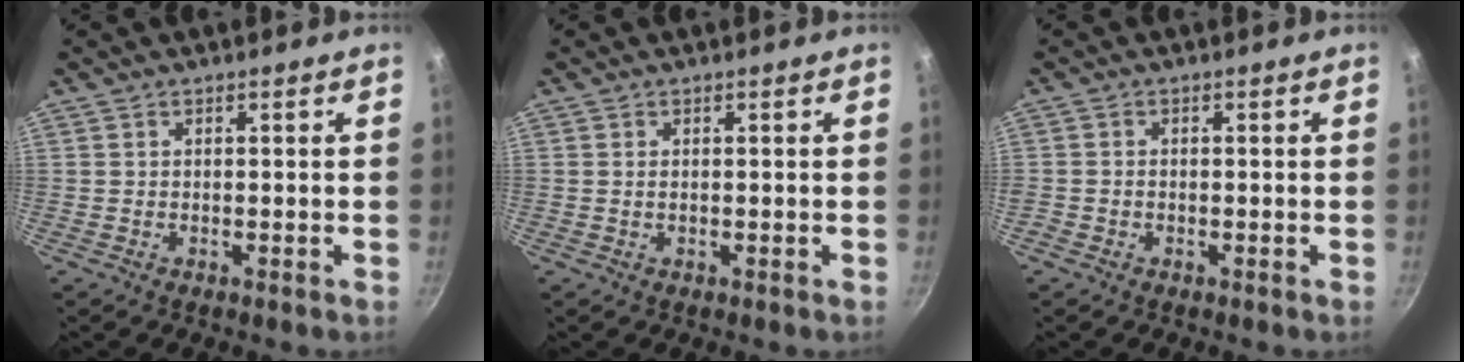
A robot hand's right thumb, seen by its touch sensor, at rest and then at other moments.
{"total": 0.6, "force": [0.0, 0.3, 0.5], "torque": [-0.010, 0.001, -0.001]}
{"total": 1.0, "force": [-0.7, 0.7, 0.3], "torque": [-0.012, 0.004, -0.018]}